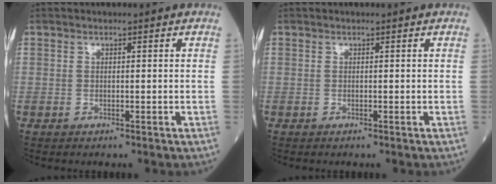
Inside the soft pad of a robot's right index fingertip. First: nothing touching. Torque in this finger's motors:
{"motor_torque": [0.00, 0.00, 0.00, 0.00]}